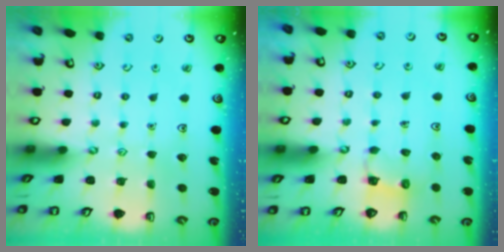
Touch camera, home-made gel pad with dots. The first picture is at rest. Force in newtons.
{"total": 3.1, "press": 3.1, "slide": 0.6}